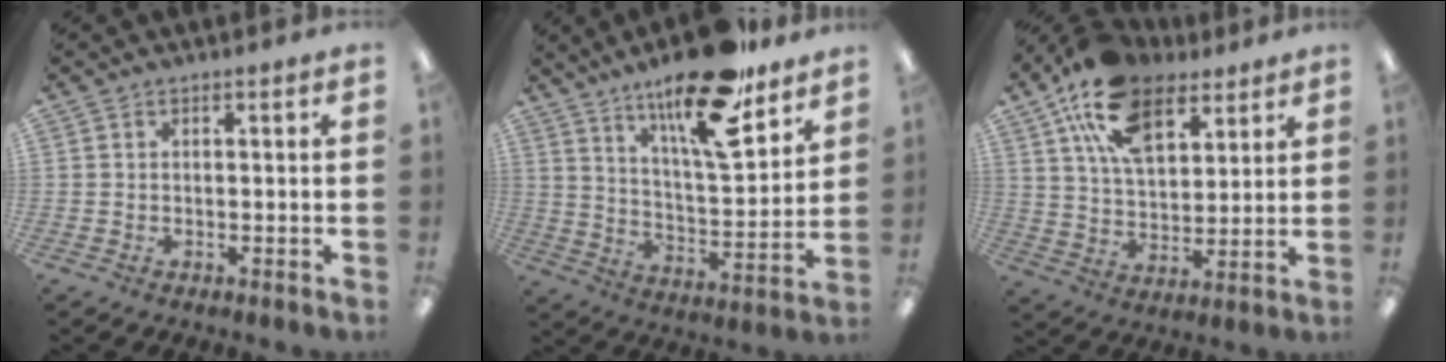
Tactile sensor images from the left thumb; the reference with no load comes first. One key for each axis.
{"total": 19.5, "fx": 14.2, "fy": 5.5, "fz": 12.1, "tx": -0.196, "ty": -0.089, "tz": 0.235}
{"total": 17.9, "fx": 10.9, "fy": 9.8, "fz": 10.3, "tx": -0.193, "ty": -0.032, "tz": 0.198}